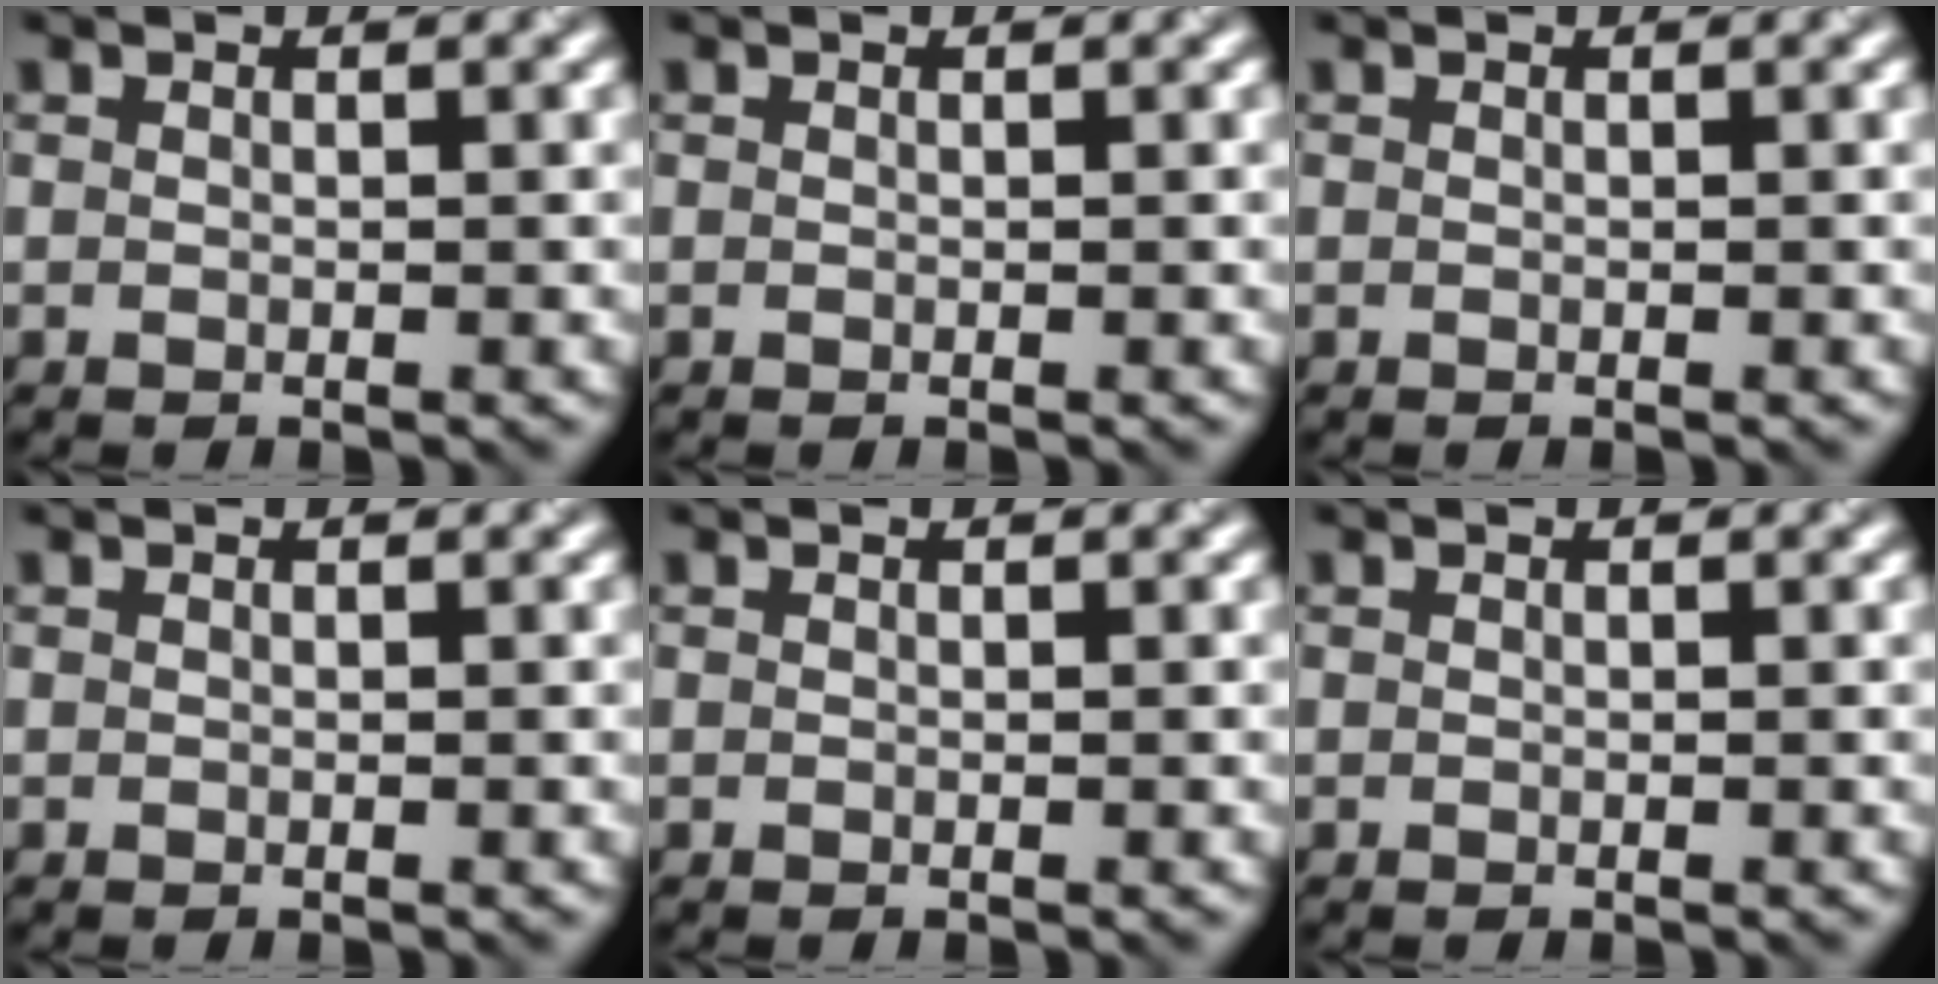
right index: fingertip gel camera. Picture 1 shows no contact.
{"total": 0.0}
{"total": 0.0}
{"total": 0.0}
{"total": 0.0}
{"total": 0.0}